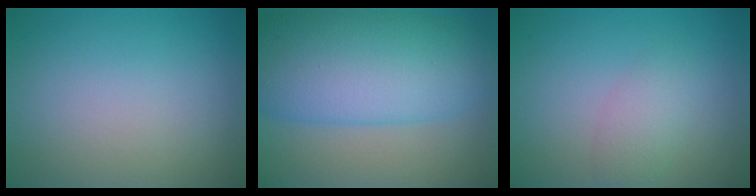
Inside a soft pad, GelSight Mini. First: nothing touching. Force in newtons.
{"total": 11.4, "press": 11.3, "slide": 0.2}
{"total": 2.1, "press": 2.1, "slide": 0.0}